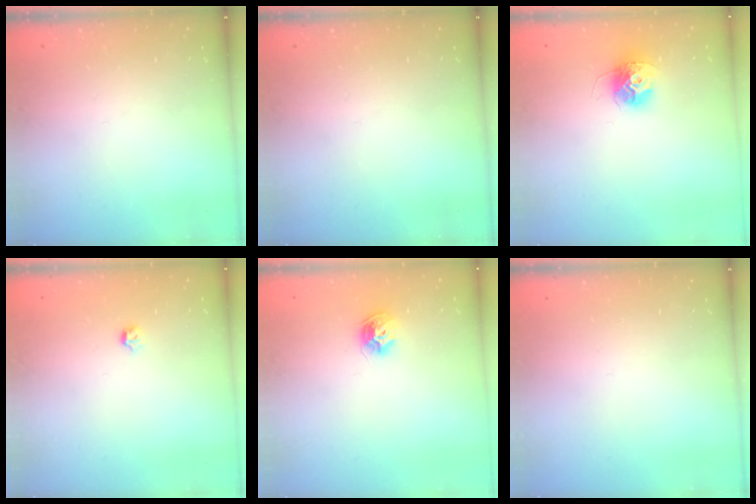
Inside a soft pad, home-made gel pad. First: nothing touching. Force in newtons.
{"total": 0.0}
{"total": 11.8, "press": 11.8, "slide": 0.9}
{"total": 2.8, "press": 2.7, "slide": 0.8}
{"total": 8.8, "press": 8.8, "slide": 0.2}
{"total": 0.0}